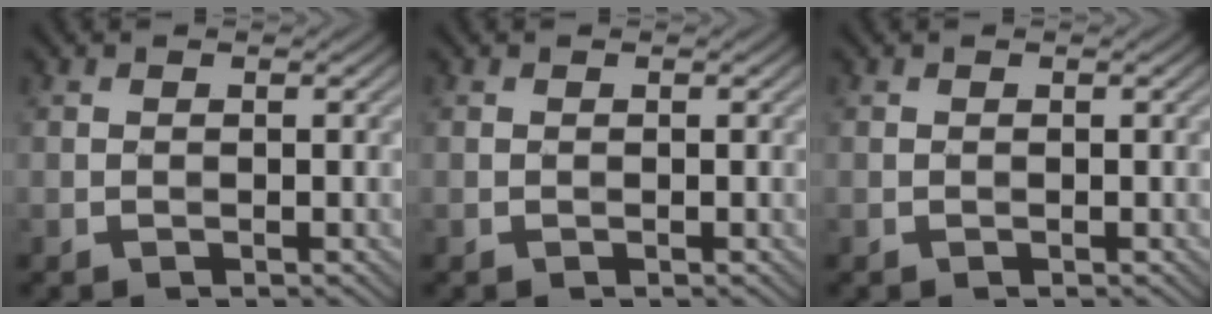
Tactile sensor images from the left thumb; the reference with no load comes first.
{"total": 0.0}
{"total": 0.0}